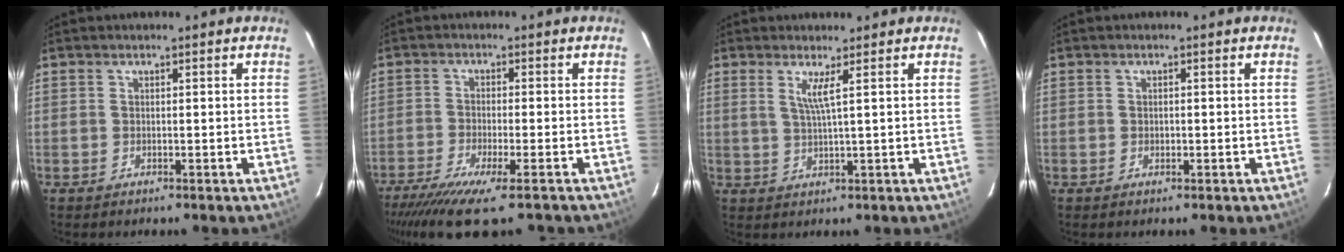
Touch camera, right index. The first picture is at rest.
{"total": 12.2, "force": [-9.5, 1.6, 7.5], "torque": [-0.161, -0.042, -0.160]}
{"total": 2.9, "force": [1.4, -0.7, 2.4], "torque": [-0.046, -0.009, 0.026]}
{"total": 0.7, "force": [-0.1, 0.5, 0.4], "torque": [-0.006, 0.002, -0.001]}